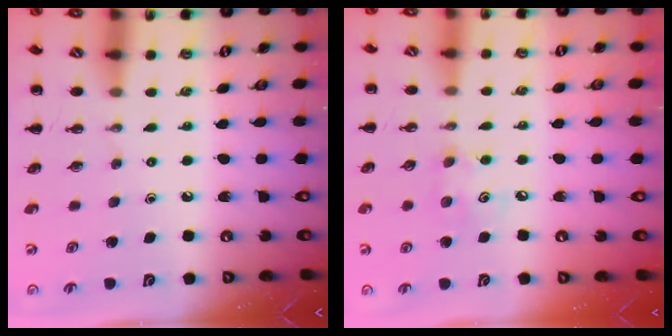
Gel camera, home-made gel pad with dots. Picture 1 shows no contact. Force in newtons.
{"total": 4.2, "press": 4.1, "slide": 0.5}